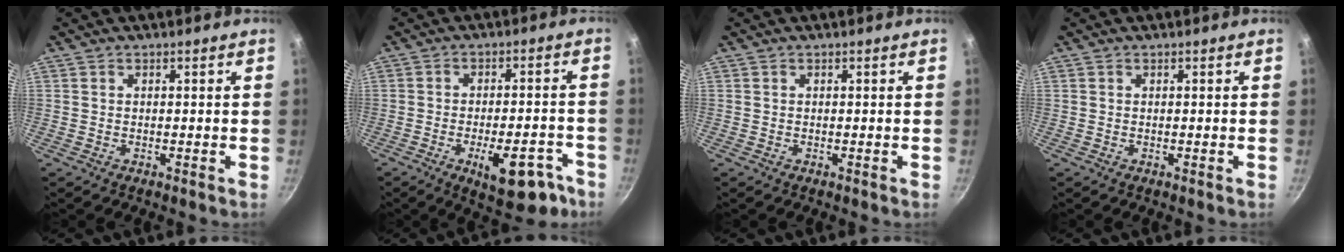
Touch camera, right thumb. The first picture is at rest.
{"total": 12.2, "force": [-6.0, 5.2, 9.2], "torque": [-0.088, 0.033, -0.072]}
{"total": 0.0}
{"total": 0.0}